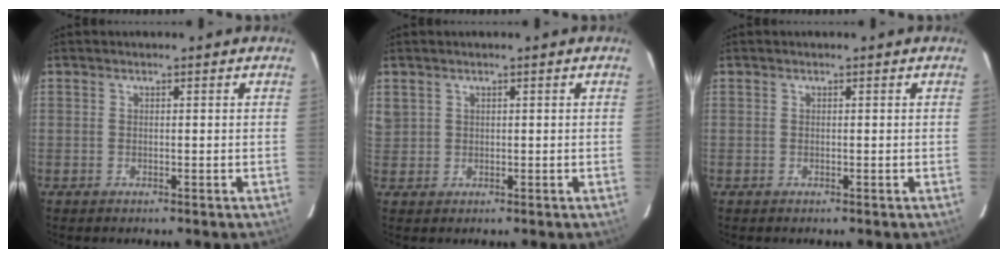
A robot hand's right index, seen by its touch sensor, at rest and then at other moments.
{"total": 2.7, "force": [1.2, 2.4, 0.3], "torque": [0.003, 0.005, 0.028]}
{"total": 0.0}